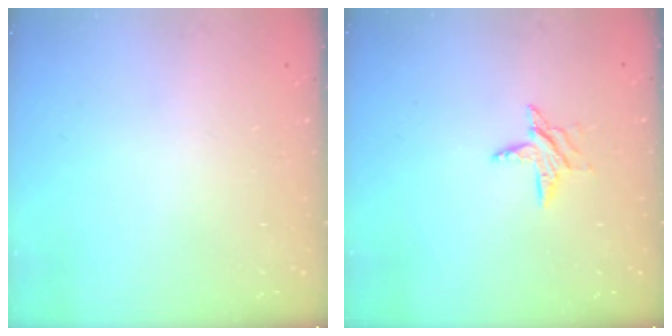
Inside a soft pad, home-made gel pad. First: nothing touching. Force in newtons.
{"total": 6.2, "press": 6.2, "slide": 0.6}